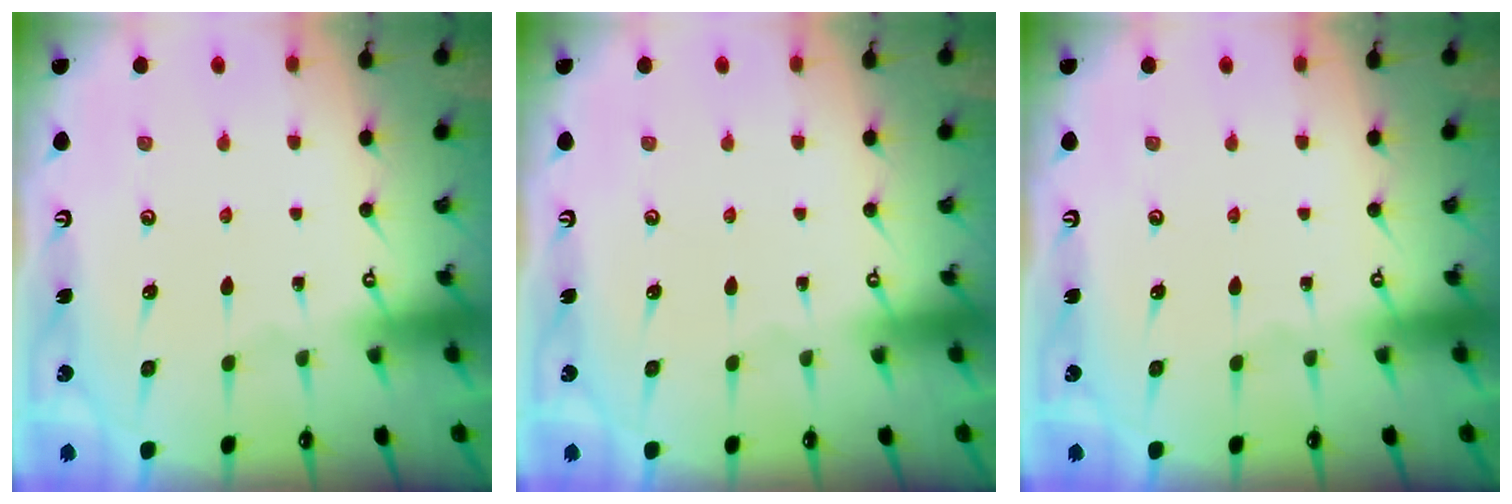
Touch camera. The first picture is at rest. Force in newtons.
{"total": 0.0}
{"total": 0.0}